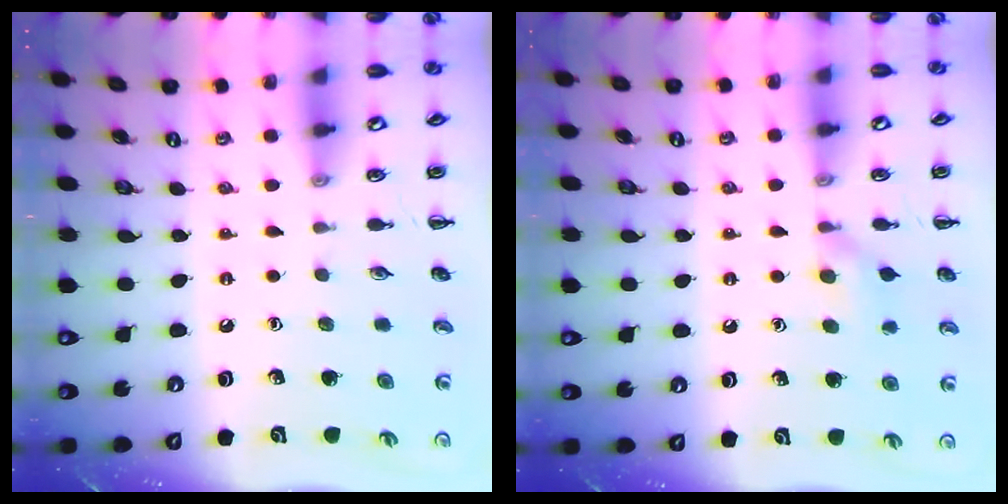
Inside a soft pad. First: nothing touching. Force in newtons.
{"total": 6.7, "press": 6.5, "slide": 1.9}